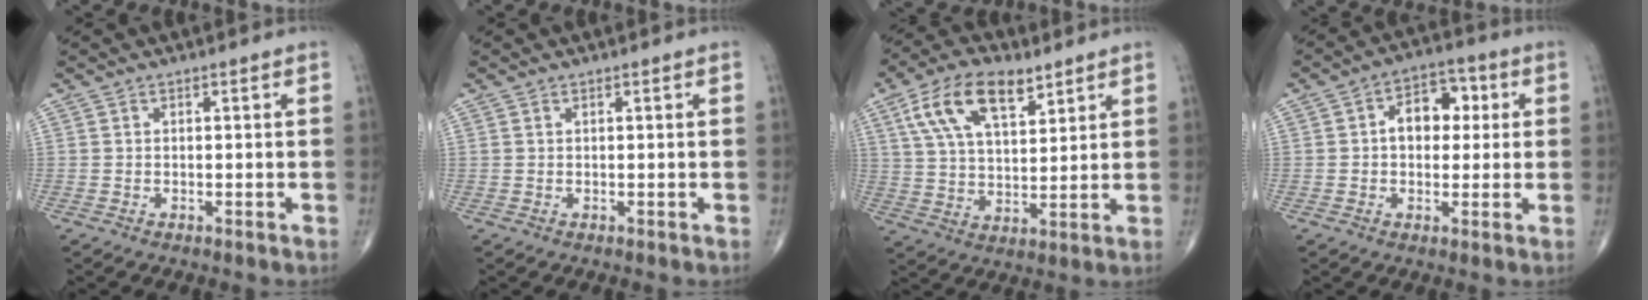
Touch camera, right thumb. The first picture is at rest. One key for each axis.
{"total": 0.0}
{"total": 13.8, "fx": 7.1, "fy": 6.7, "fz": 9.8, "tx": -0.162, "ty": -0.015, "tz": 0.132}
{"total": 8.6, "fx": 1.3, "fy": 6.0, "fz": 6.0, "tx": -0.057, "ty": 0.020, "tz": 0.012}